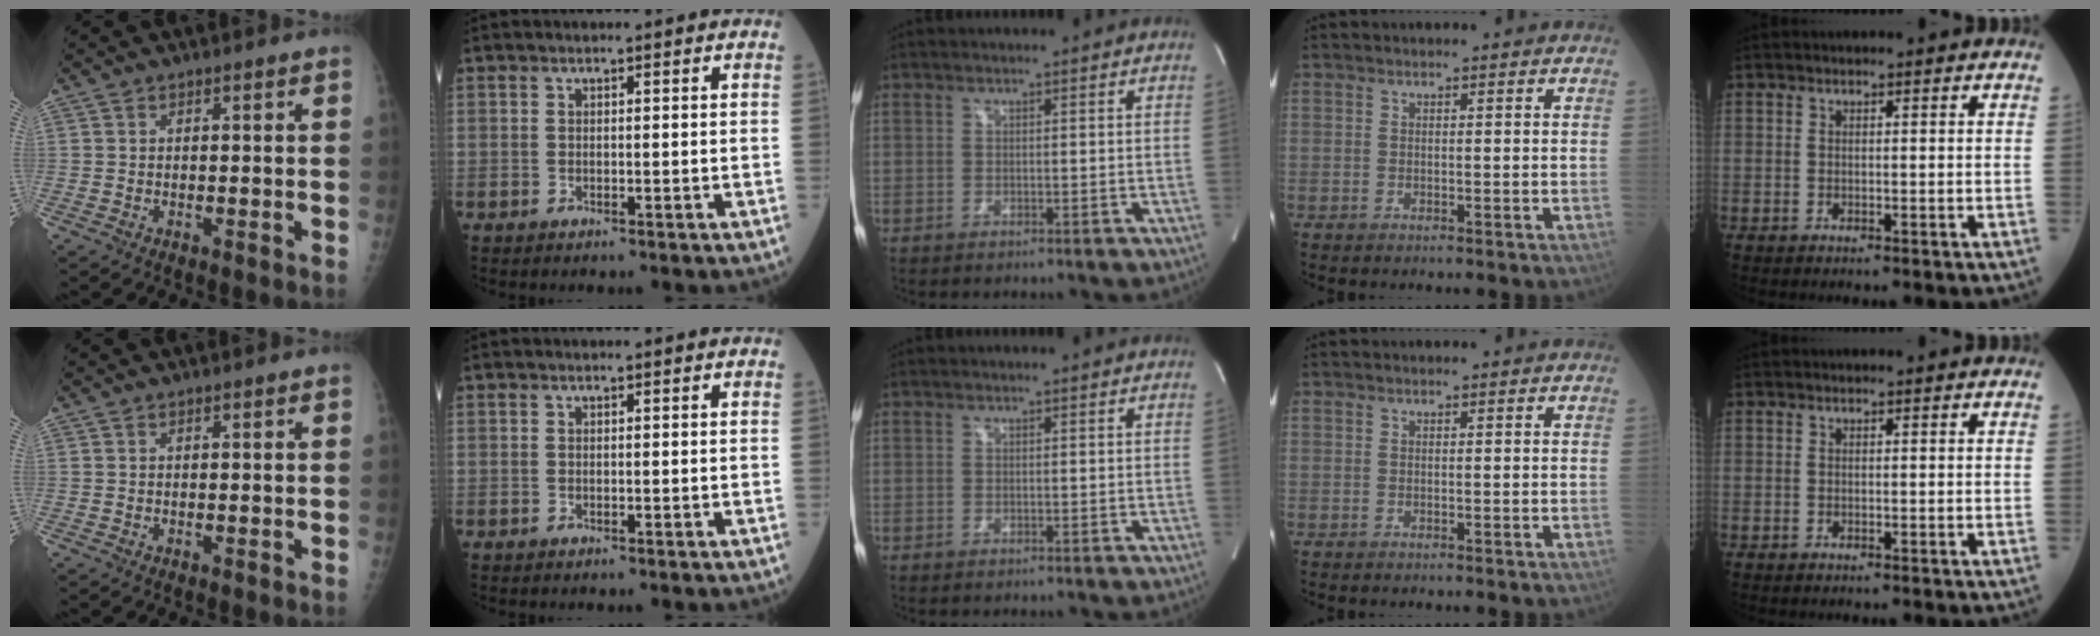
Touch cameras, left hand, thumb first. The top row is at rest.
{}